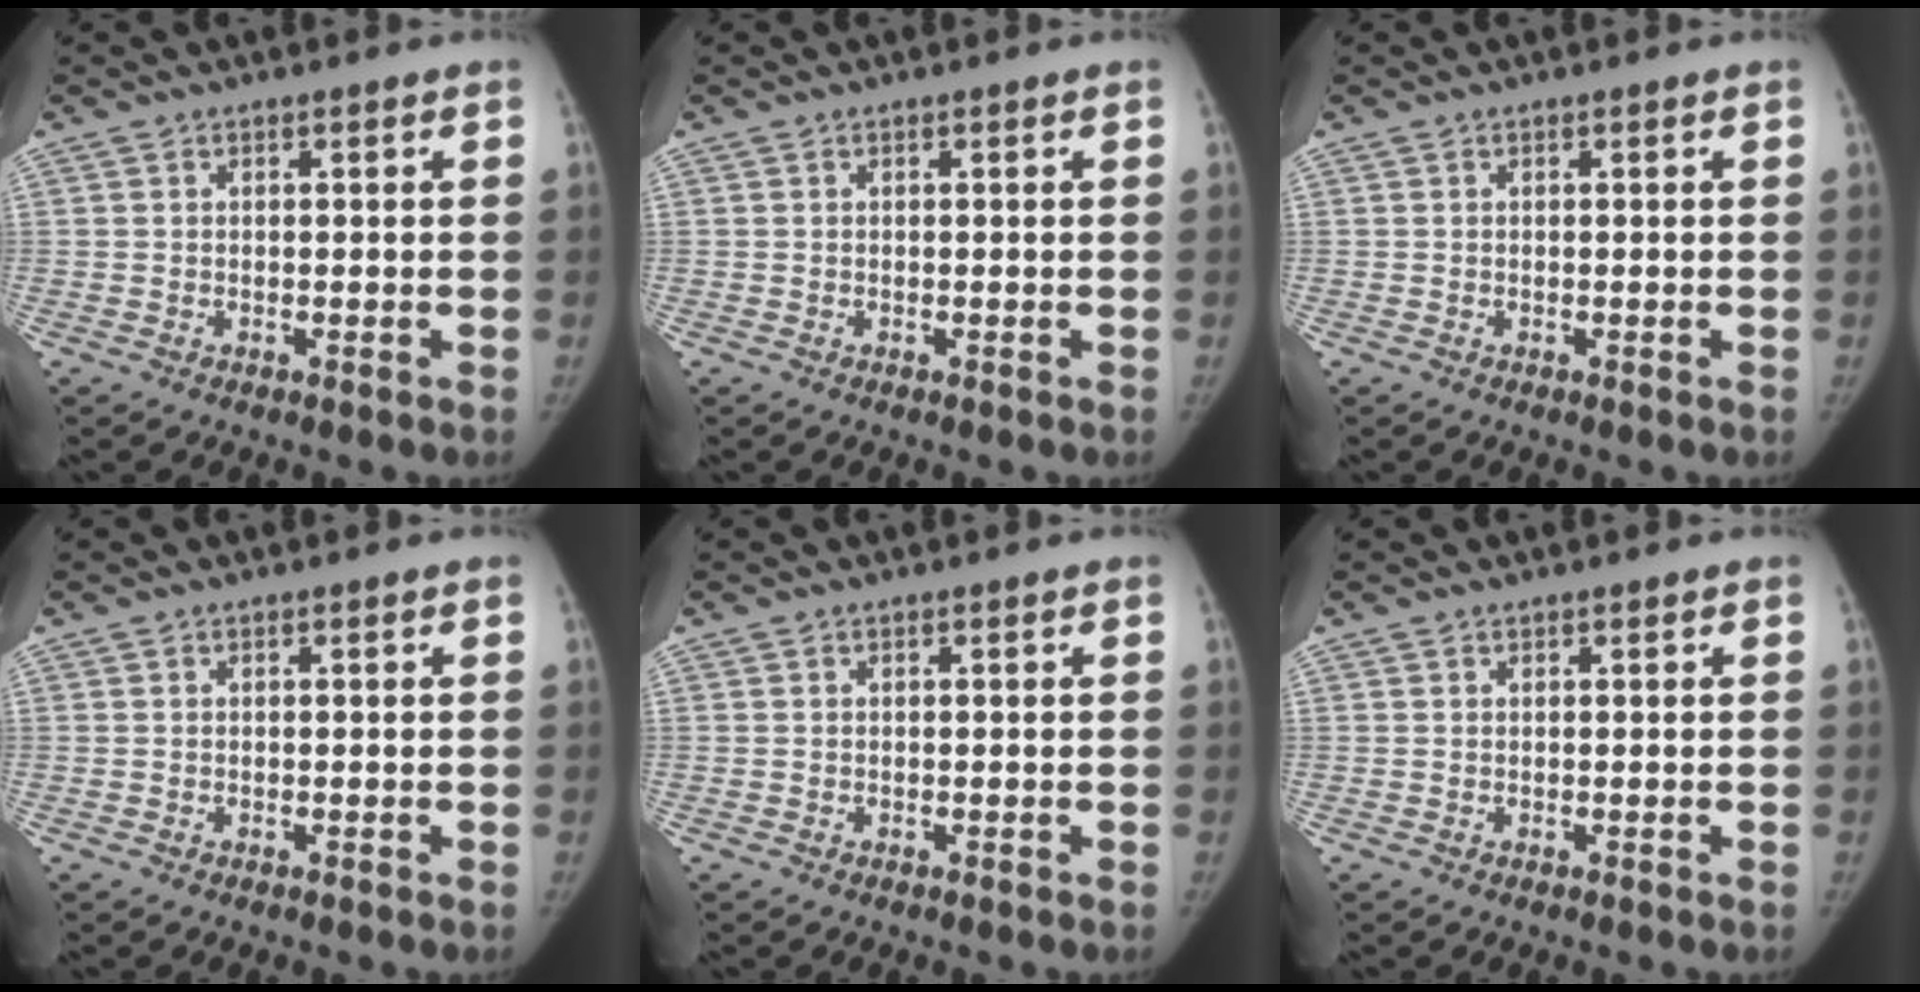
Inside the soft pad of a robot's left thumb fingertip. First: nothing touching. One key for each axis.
{"total": 0.0}
{"total": 0.0}
{"total": 0.0}
{"total": 0.0}
{"total": 0.0}